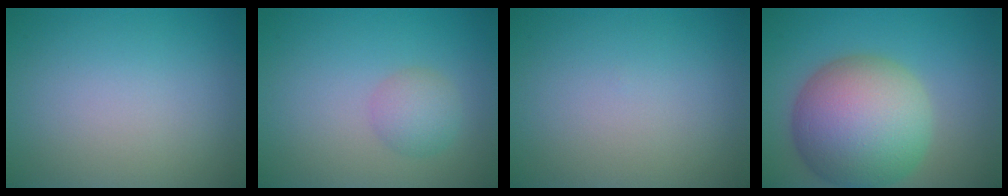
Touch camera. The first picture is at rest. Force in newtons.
{"total": 2.3, "press": 2.3, "slide": 0.0}
{"total": 0.0}
{"total": 11.5, "press": 11.5, "slide": 0.6}